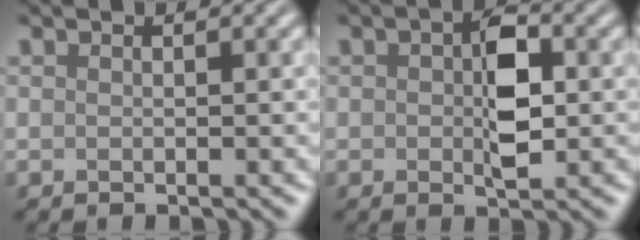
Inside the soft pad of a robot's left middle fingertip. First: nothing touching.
{"total": 4.5, "force": [0.2, 2.3, 3.9], "torque": [-0.061, 0.002, 0.000]}